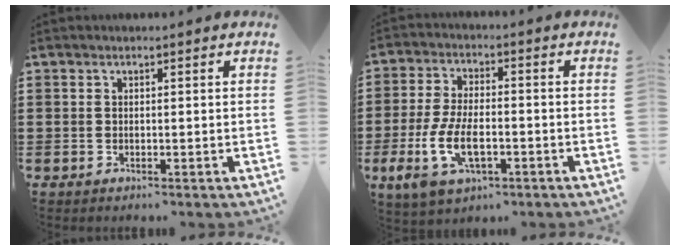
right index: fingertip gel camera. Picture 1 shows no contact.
{"total": 8.9, "force": [-3.0, 4.2, 7.3], "torque": [-0.165, -0.006, -0.056]}